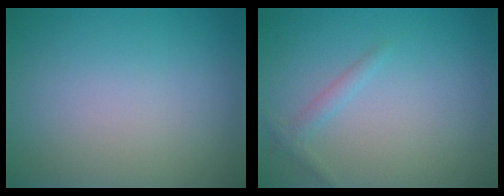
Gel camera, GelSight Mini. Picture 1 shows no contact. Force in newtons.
{"total": 1.1, "press": 1.1, "slide": 0.0}